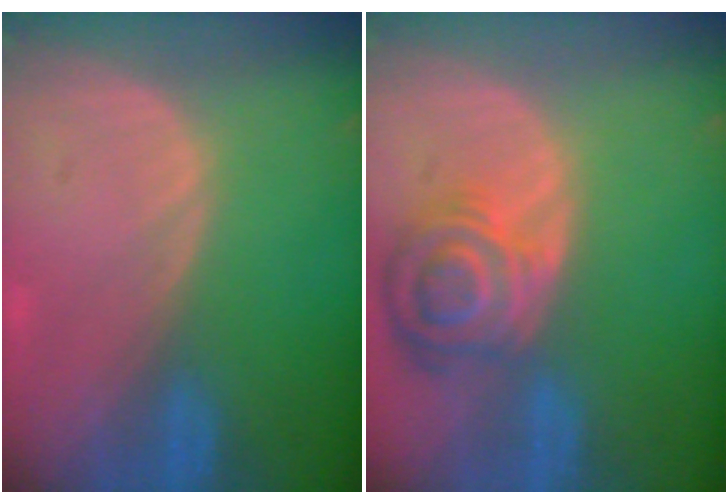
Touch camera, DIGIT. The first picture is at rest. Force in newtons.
{"total": 8.3, "press": 7.3, "slide": 3.9}